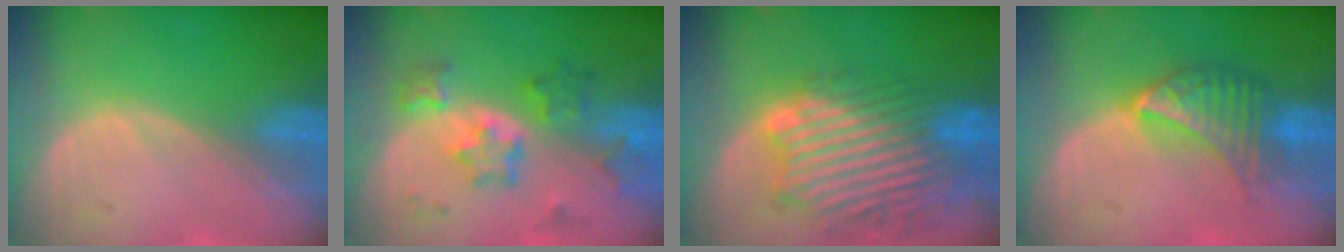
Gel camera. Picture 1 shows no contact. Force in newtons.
{"total": 6.8, "press": 6.6, "slide": 1.5}
{"total": 12.3, "press": 11.0, "slide": 5.5}
{"total": 7.0, "press": 6.2, "slide": 3.3}